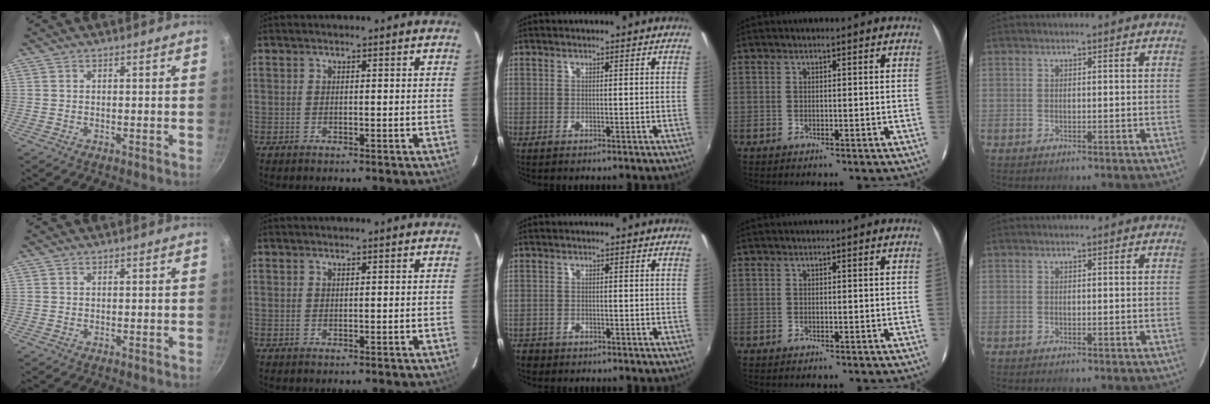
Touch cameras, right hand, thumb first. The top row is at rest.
{"index": {"total": 0.5, "force": [0.3, -0.3, -0.3], "torque": [0.004, -0.001, 0.007]}, "middle": {"total": 2.7, "force": [-1.9, 1.9, 0.6], "torque": [-0.022, -0.005, -0.034]}}